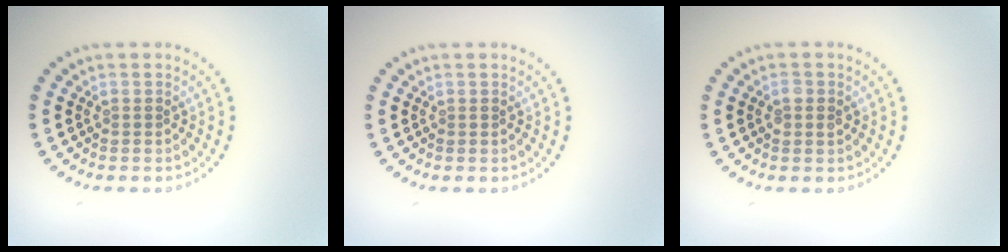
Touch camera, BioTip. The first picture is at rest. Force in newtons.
{"total": 0.0}
{"total": 1.2, "press": 1.2, "slide": 0.1}